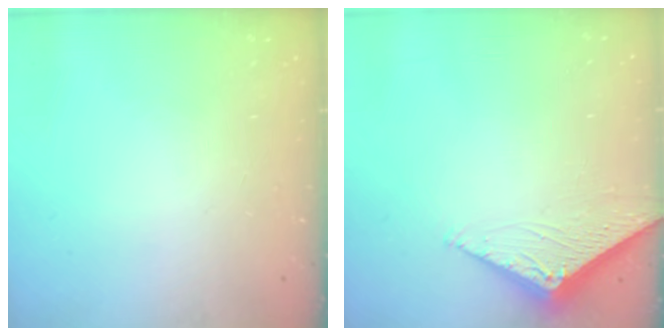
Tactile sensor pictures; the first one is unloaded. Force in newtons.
{"total": 2.8, "press": 2.8, "slide": 0.3}